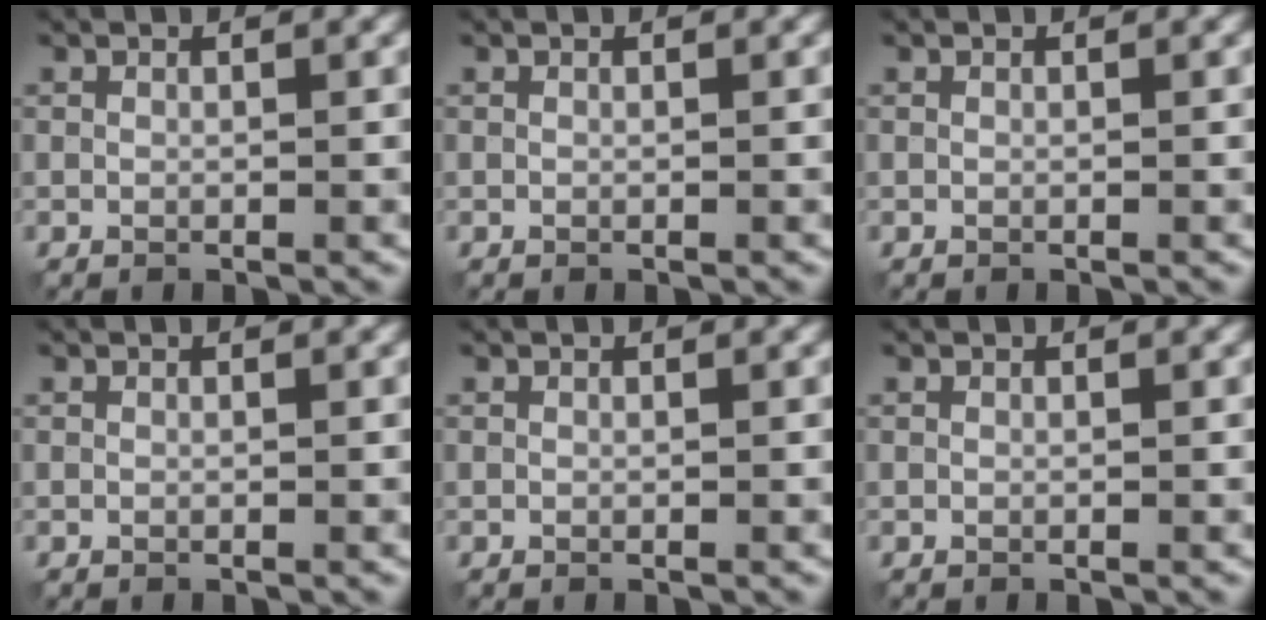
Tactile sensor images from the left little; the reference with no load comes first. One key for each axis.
{"total": 0.0}
{"total": 0.0}
{"total": 0.0}
{"total": 0.0}
{"total": 0.0}